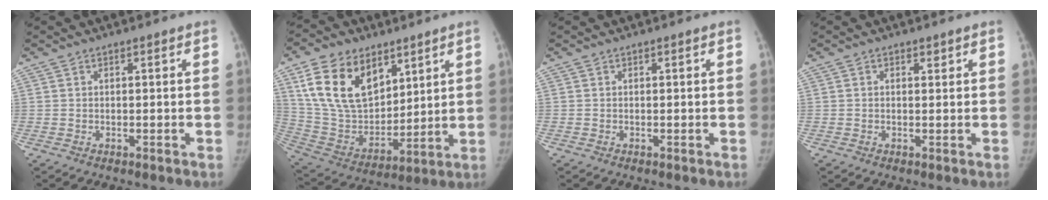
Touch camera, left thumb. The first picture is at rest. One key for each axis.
{"total": 19.4, "fx": 9.6, "fy": 12.4, "fz": 11.5, "tx": -0.178, "ty": -0.041, "tz": 0.193}
{"total": 0.0}
{"total": 0.9, "fx": 0.5, "fy": 0.6, "fz": 0.5, "tx": -0.002, "ty": -0.002, "tz": 0.006}